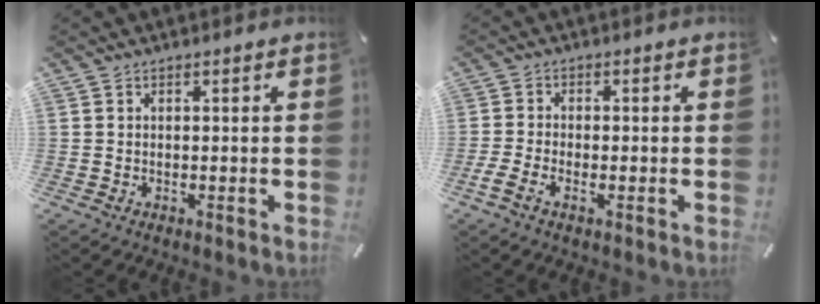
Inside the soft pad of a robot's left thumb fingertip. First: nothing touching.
{"total": 2.6, "force": [-1.2, 1.3, 2.0], "torque": [-0.048, 0.001, -0.026]}